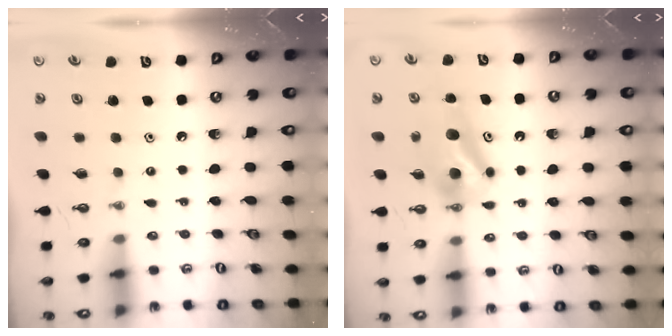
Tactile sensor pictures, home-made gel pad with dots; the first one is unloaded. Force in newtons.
{"total": 8.2, "press": 5.9, "slide": 5.7}